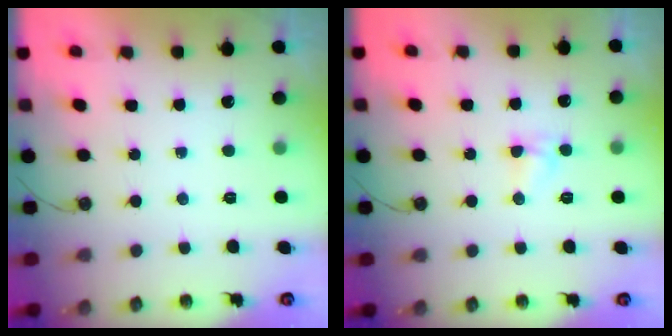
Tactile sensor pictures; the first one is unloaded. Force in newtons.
{"total": 4.8, "press": 4.8, "slide": 0.5}